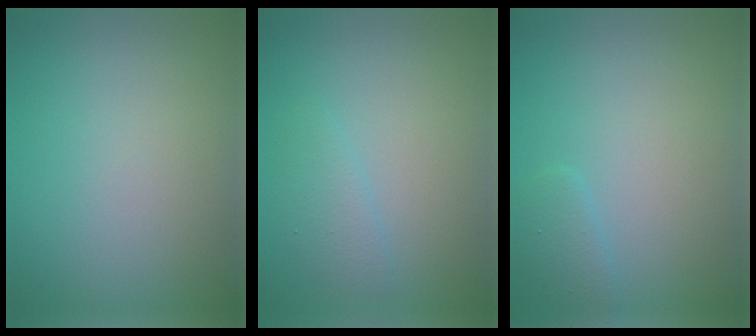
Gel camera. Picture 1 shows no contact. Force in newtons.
{"total": 1.5, "press": 1.5, "slide": 0.1}
{"total": 1.3, "press": 1.3, "slide": 0.2}